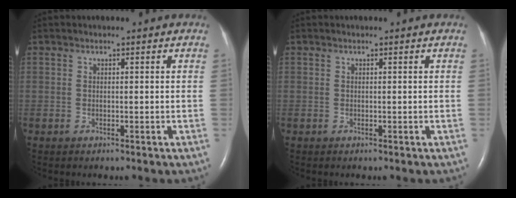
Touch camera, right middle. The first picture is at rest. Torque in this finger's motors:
{"motor_torque": [-0.03, 0.03, -0.01, 0.00]}